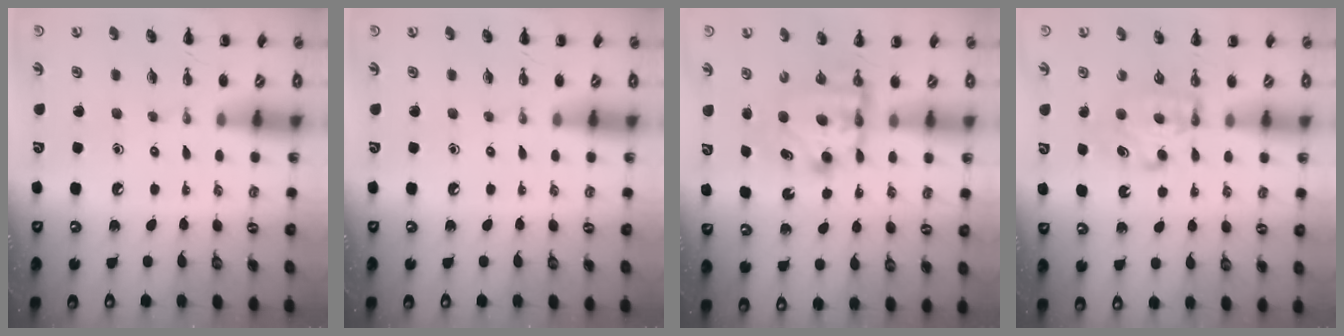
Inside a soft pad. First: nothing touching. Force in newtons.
{"total": 0.0}
{"total": 6.0, "press": 6.0, "slide": 0.5}
{"total": 6.4, "press": 6.4, "slide": 0.5}